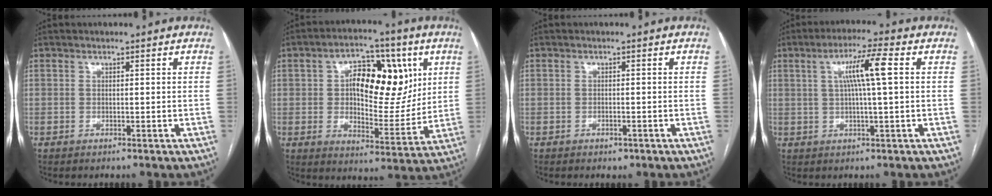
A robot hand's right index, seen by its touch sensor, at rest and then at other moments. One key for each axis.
{"total": 15.1, "fx": 4.3, "fy": 7.5, "fz": 12.4, "tx": -0.188, "ty": 0.024, "tz": 0.074}
{"total": 1.1, "fx": -0.7, "fy": 0.6, "fz": 0.6, "tx": -0.011, "ty": 0.000, "tz": -0.005}
{"total": 7.2, "fx": 1.5, "fy": -0.3, "fz": 7.0, "tx": -0.127, "ty": 0.009, "tz": 0.027}